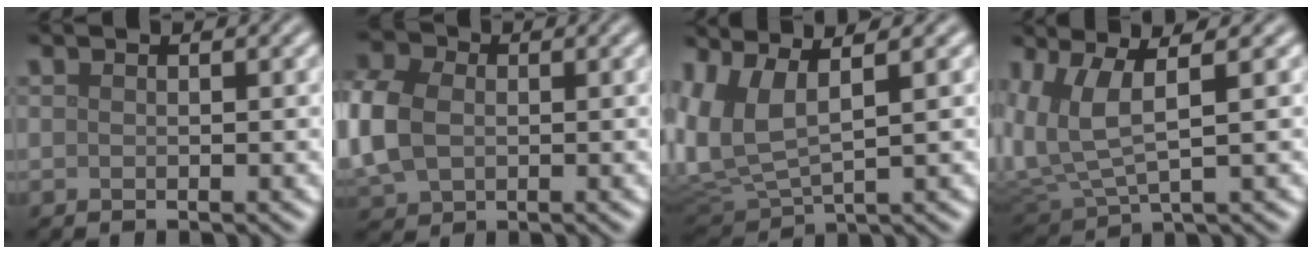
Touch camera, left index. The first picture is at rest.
{"total": 7.3, "force": [0.1, 5.6, 4.7], "torque": [-0.147, 0.005, 0.002]}
{"total": 6.5, "force": [2.2, 2.6, 5.5], "torque": [-0.145, 0.003, 0.047]}
{"total": 5.4, "force": [1.9, 2.0, 4.7], "torque": [-0.128, -0.003, 0.048]}